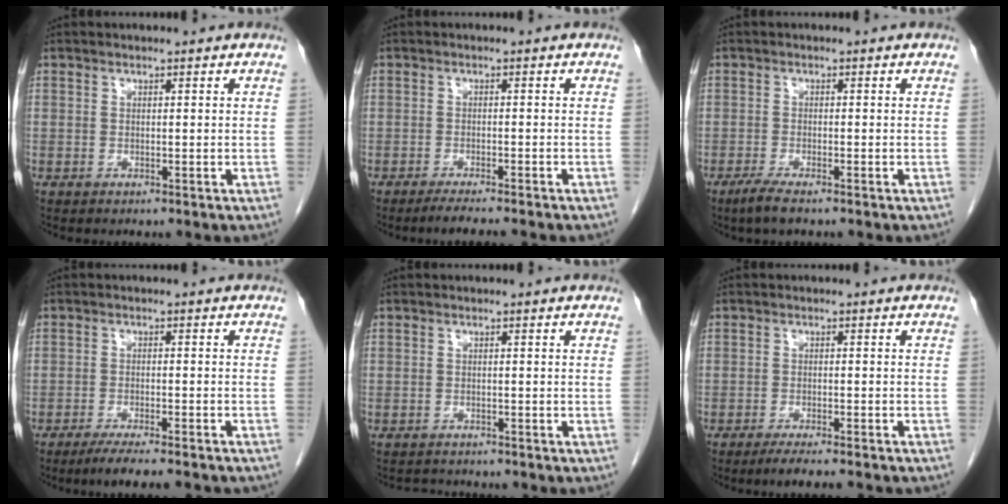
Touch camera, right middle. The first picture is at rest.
{"total": 4.9, "force": [-4.2, -0.1, 2.6], "torque": [-0.034, -0.009, -0.063]}
{"total": 3.2, "force": [-2.3, 0.3, 2.2], "torque": [-0.050, -0.008, -0.044]}
{"total": 9.3, "force": [-7.9, 0.9, 4.9], "torque": [-0.063, -0.015, -0.115]}
{"total": 2.0, "force": [-2.0, 0.5, -0.3], "torque": [-0.002, -0.009, -0.032]}
{"total": 6.5, "force": [-5.5, 0.4, 3.5], "torque": [-0.042, -0.011, -0.077]}